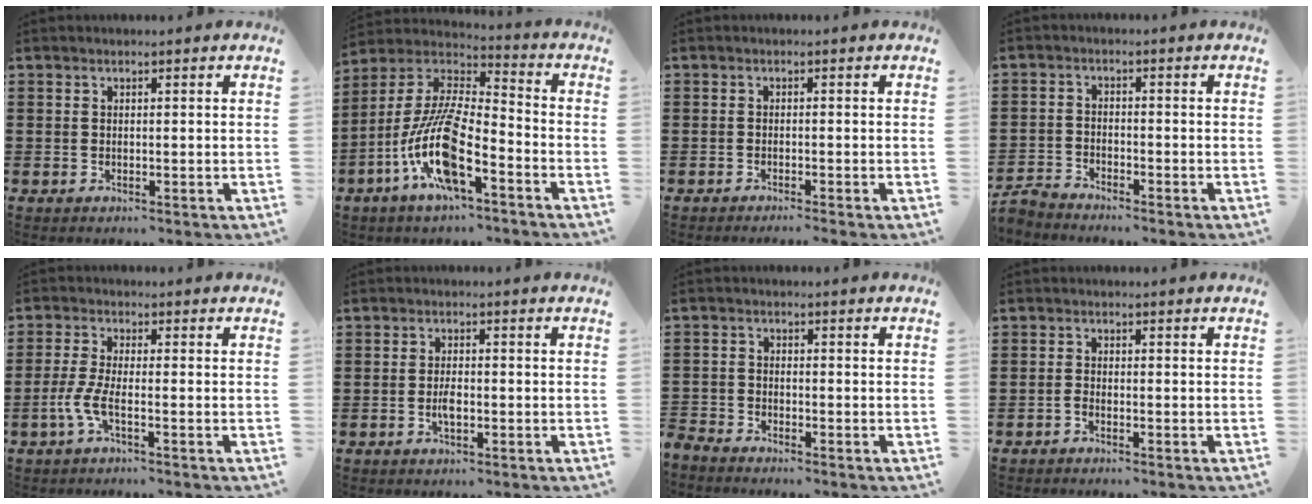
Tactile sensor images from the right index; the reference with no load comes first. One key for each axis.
{"total": 13.0, "fx": -6.5, "fy": 3.3, "fz": 10.8, "tx": -0.258, "ty": -0.018, "tz": -0.139}
{"total": 0.8, "fx": -0.8, "fy": -0.2, "fz": 0.3, "tx": -0.006, "ty": -0.001, "tz": -0.015}
{"total": 2.8, "fx": -2.7, "fy": 0.3, "fz": 0.2, "tx": -0.015, "ty": 0.002, "tz": -0.060}
{"total": 4.0, "fx": -1.6, "fy": 0.8, "fz": 3.6, "tx": -0.090, "ty": -0.011, "tz": -0.038}
{"total": 2.8, "fx": -0.8, "fy": 1.1, "fz": 2.5, "tx": -0.053, "ty": -0.001, "tz": -0.017}
{"total": 2.5, "fx": -2.5, "fy": 0.2, "fz": -0.2, "tx": -0.011, "ty": -0.001, "tz": -0.056}
{"total": 0.8, "fx": -0.7, "fy": 0.2, "fz": 0.4, "tx": -0.010, "ty": -0.003, "tz": -0.012}